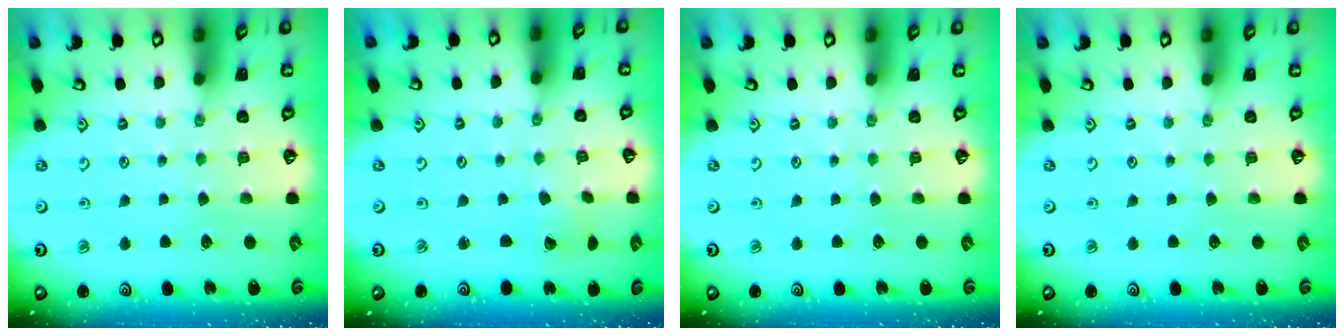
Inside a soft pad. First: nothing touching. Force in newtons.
{"total": 1.9, "press": 1.9, "slide": 0.2}
{"total": 0.0}
{"total": 0.0}